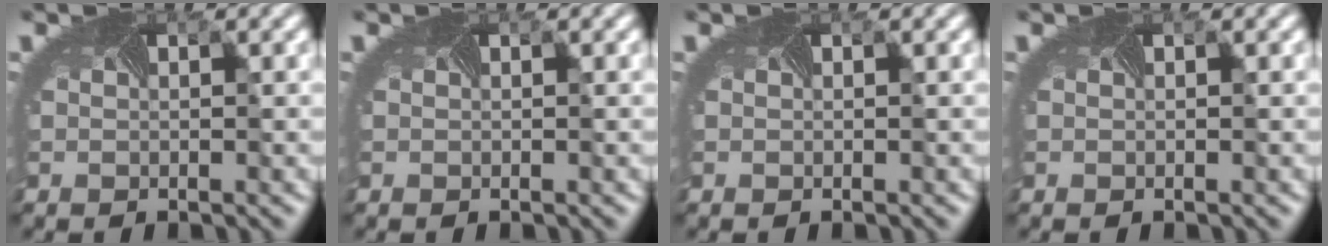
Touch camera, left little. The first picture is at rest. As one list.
[{"total": 0.0}, {"total": 0.0}, {"total": 0.0}]